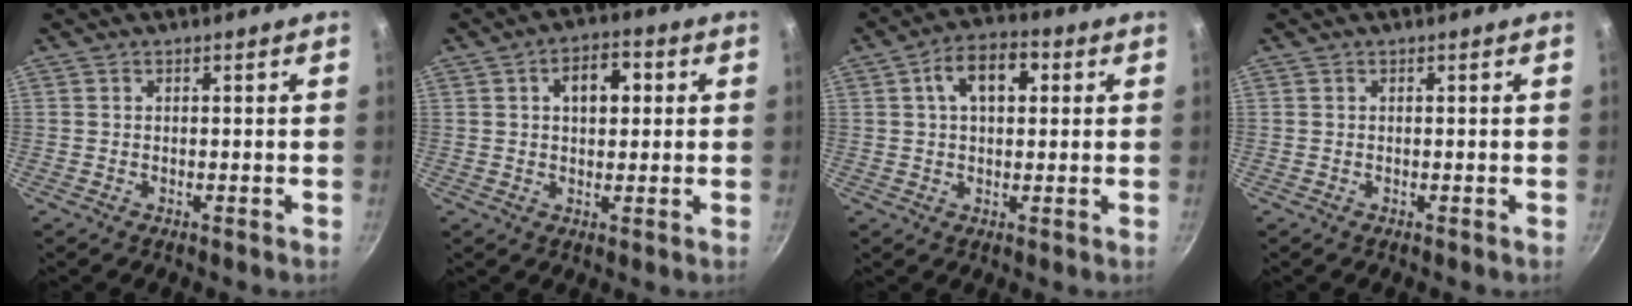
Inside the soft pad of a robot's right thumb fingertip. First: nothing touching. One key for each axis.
{"total": 6.9, "fx": 1.5, "fy": 4.2, "fz": 5.2, "tx": -0.052, "ty": 0.013, "tz": 0.018}
{"total": 9.0, "fx": 2.3, "fy": 5.4, "fz": 6.9, "tx": -0.087, "ty": 0.015, "tz": 0.029}
{"total": 0.0}